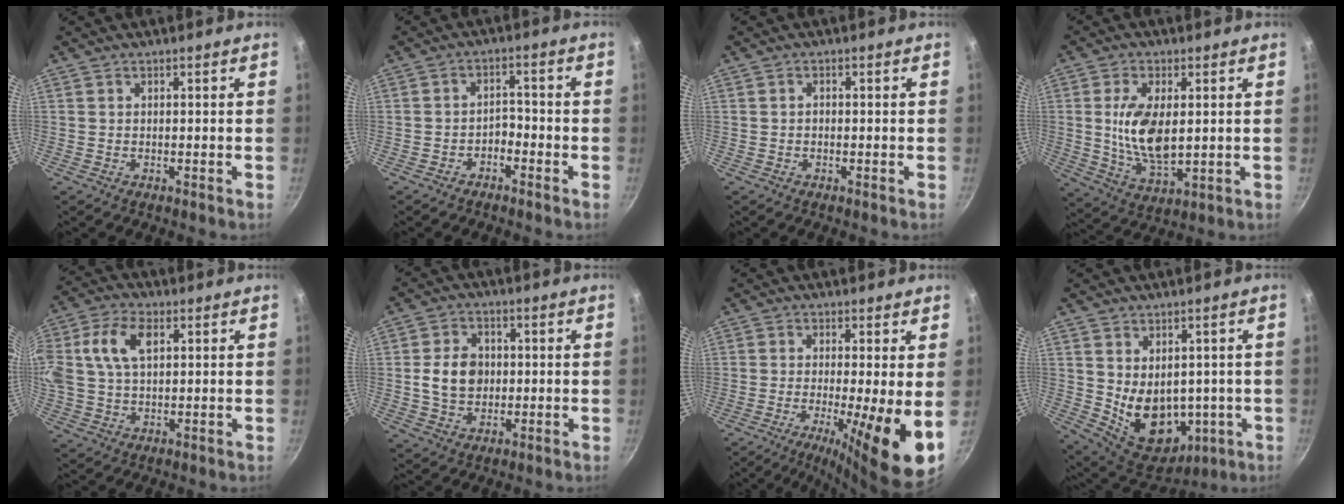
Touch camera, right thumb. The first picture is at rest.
{"total": 3.2, "force": [-2.1, 1.9, 1.6], "torque": [-0.011, 0.031, -0.035]}
{"total": 0.8, "force": [-0.2, 0.6, 0.5], "torque": [-0.009, 0.005, -0.003]}
{"total": 11.8, "force": [1.3, 5.9, 10.2], "torque": [-0.188, -0.012, 0.032]}
{"total": 14.9, "force": [3.9, 9.4, 10.9], "torque": [-0.235, 0.028, 0.066]}
{"total": 8.2, "force": [0.2, 6.4, 5.1], "torque": [-0.069, 0.008, -0.001]}
{"total": 12.7, "force": [-2.6, 2.0, 12.3], "torque": [-0.196, -0.016, -0.038]}
{"total": 14.4, "force": [-0.1, 10.4, 9.9], "torque": [-0.126, -0.027, 0.034]}